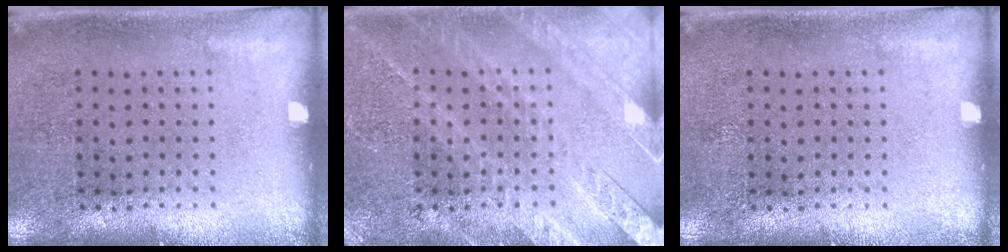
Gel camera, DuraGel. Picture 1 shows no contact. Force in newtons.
{"total": 4.0, "press": 4.0, "slide": 0.5}
{"total": 0.0}